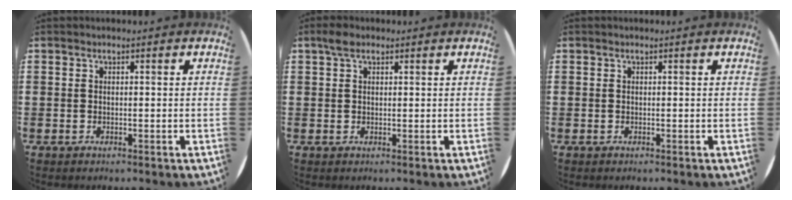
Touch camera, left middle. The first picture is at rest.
{"total": 1.8, "force": [1.3, 0.9, 0.9], "torque": [-0.012, 0.002, 0.022]}
{"total": 0.0}